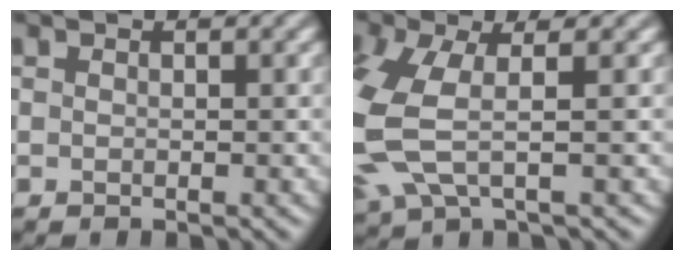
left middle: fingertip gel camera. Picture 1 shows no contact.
{"total": 7.3, "force": [-0.5, 3.6, 6.3], "torque": [-0.188, -0.012, -0.018]}